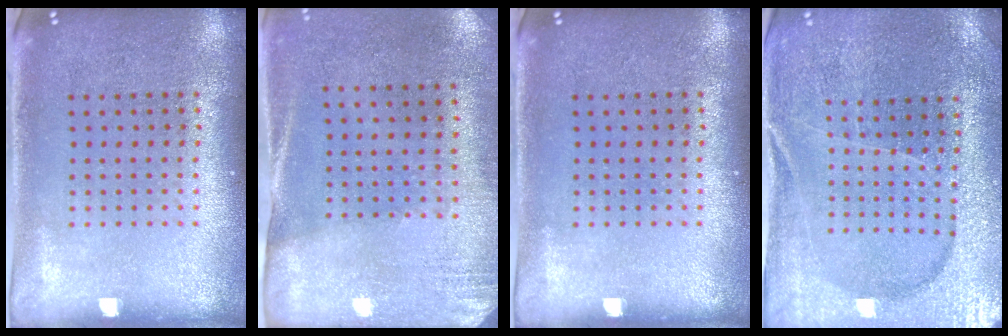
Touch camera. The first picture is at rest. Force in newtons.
{"total": 2.6, "press": 2.3, "slide": 1.3}
{"total": 0.0}
{"total": 3.0, "press": 3.0, "slide": 0.3}